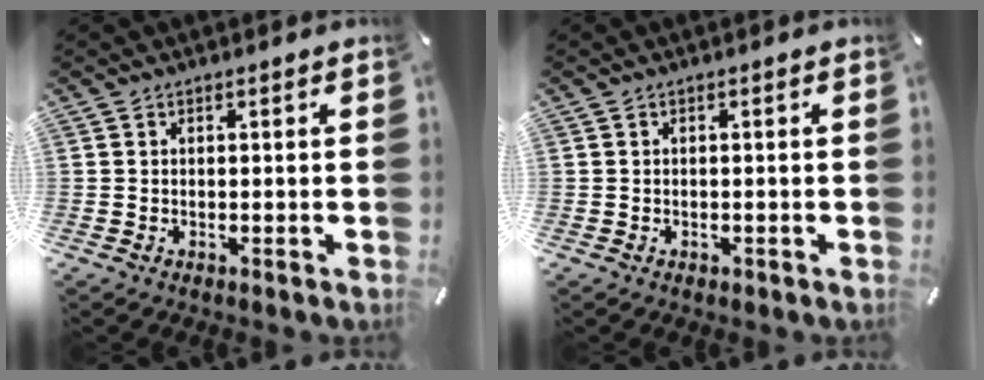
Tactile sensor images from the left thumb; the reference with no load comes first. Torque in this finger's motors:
{"motor_torque": [0.11, 0.16, -0.01, 0.00, -0.01]}